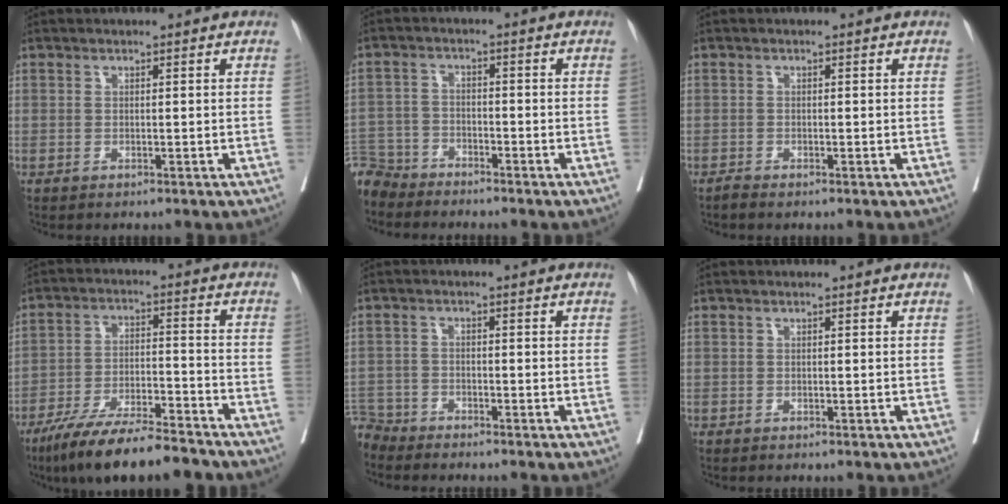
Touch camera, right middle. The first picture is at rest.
{"total": 6.2, "force": [-6.0, 1.3, -0.7], "torque": [0.014, -0.003, -0.122]}
{"total": 0.7, "force": [-0.7, -0.1, 0.2], "torque": [-0.010, -0.003, -0.015]}
{"total": 14.4, "force": [-12.1, 2.0, 7.6], "torque": [-0.130, -0.016, -0.205]}
{"total": 4.8, "force": [-4.7, 0.3, -0.9], "torque": [0.019, -0.007, -0.092]}
{"total": 0.7, "force": [-0.6, 0.0, 0.2], "torque": [-0.007, -0.003, -0.012]}